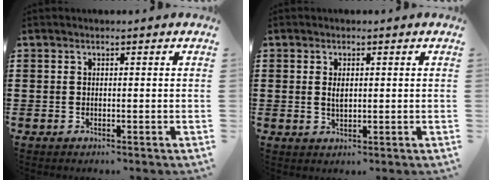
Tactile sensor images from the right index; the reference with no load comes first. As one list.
[{"total": 2.3, "force": [0.3, 0.9, 2.1], "torque": [-0.044, 0.003, 0.005]}]